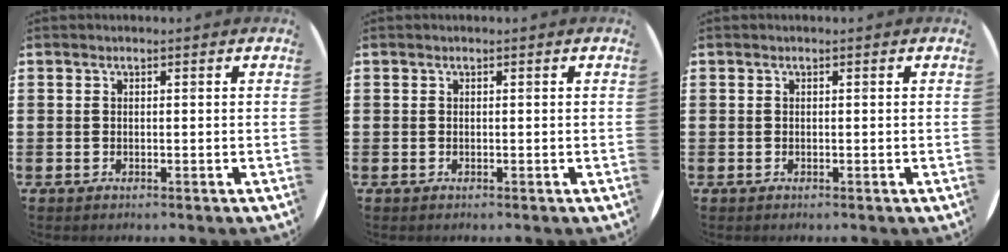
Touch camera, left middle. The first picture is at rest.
{"total": 0.0}
{"total": 0.0}